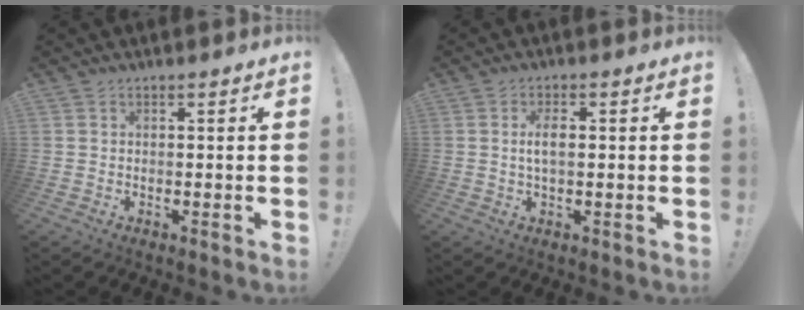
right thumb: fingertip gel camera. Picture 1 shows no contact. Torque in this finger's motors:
{"motor_torque": [-0.07, 0.10, 0.03, 0.07, 0.00]}